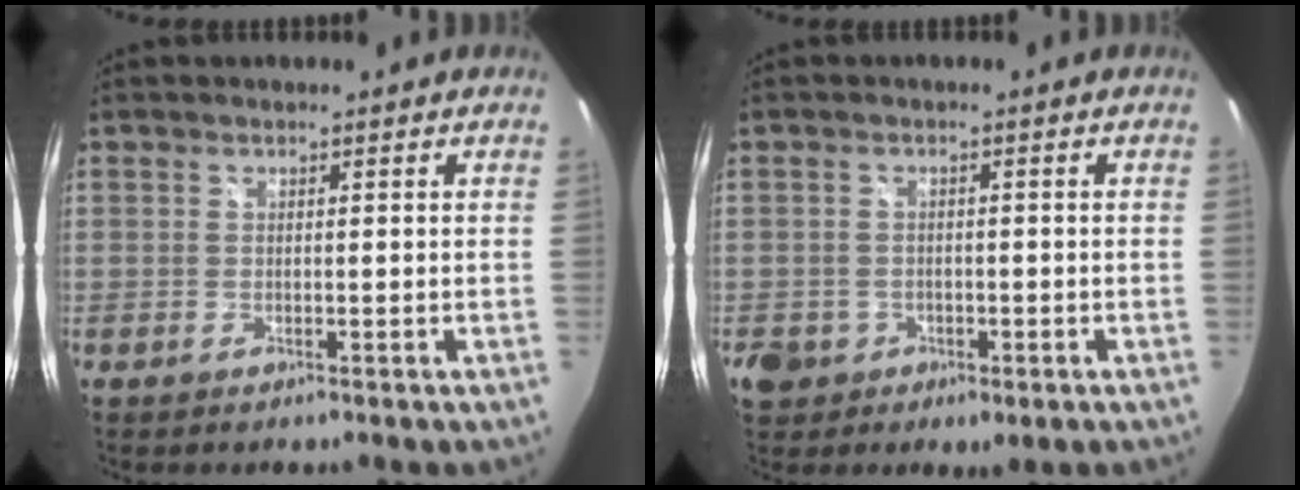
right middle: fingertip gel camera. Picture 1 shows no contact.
{"total": 5.1, "force": [-1.6, 4.4, 2.1], "torque": [-0.054, -0.001, -0.021]}